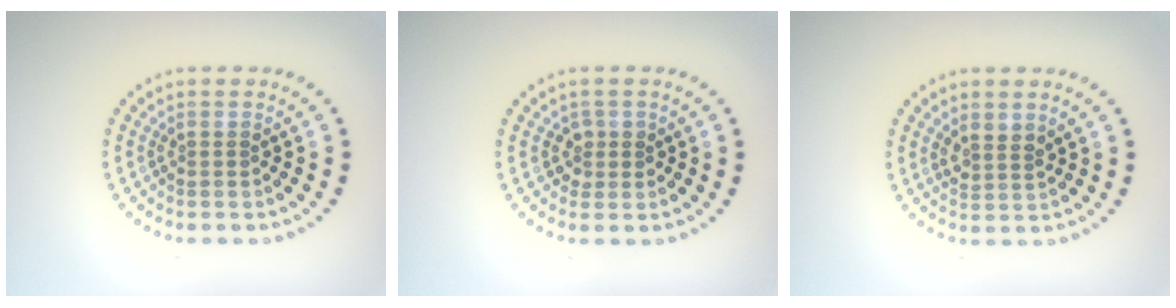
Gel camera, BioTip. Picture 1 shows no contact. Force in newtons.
{"total": 1.3, "press": 1.2, "slide": 0.6}
{"total": 1.7, "press": 1.3, "slide": 1.2}